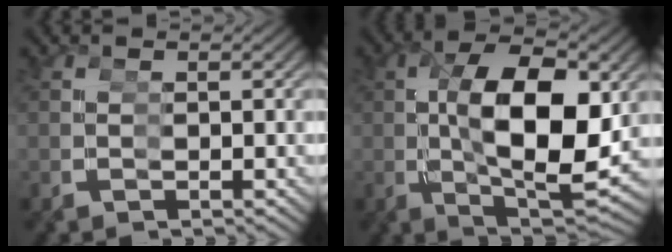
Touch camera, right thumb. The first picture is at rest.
{"total": 10.2, "force": [-0.6, 5.1, 8.8], "torque": [-0.168, -0.017, 0.002]}